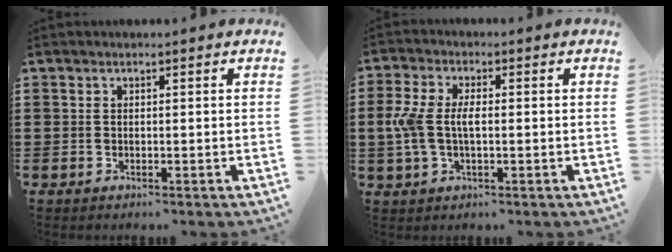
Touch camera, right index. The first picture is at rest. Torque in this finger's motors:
{"motor_torque": [1.06, -0.34, 0.59, 0.21]}